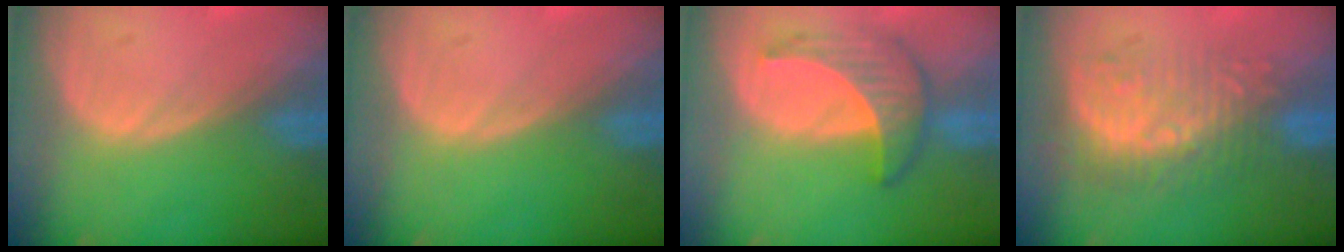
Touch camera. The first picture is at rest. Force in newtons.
{"total": 0.0}
{"total": 6.4, "press": 6.2, "slide": 1.7}
{"total": 9.5, "press": 8.5, "slide": 4.3}